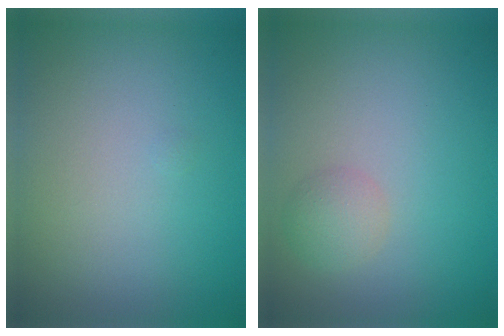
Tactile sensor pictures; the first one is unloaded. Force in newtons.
{"total": 1.7, "press": 1.7, "slide": 0.1}